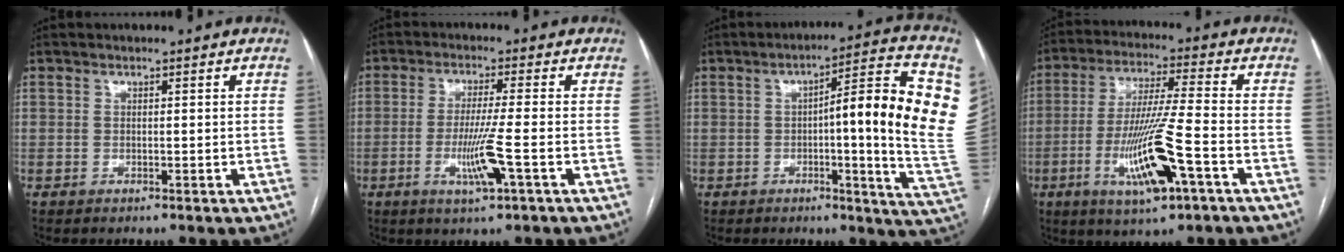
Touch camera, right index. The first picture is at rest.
{"total": 7.0, "force": [-2.3, -0.5, 6.6], "torque": [-0.126, -0.016, -0.043]}
{"total": 18.0, "force": [2.6, 0.4, 17.8], "torque": [-0.198, 0.021, 0.028]}
{"total": 13.7, "force": [-5.1, 0.8, 12.7], "torque": [-0.255, -0.016, -0.090]}